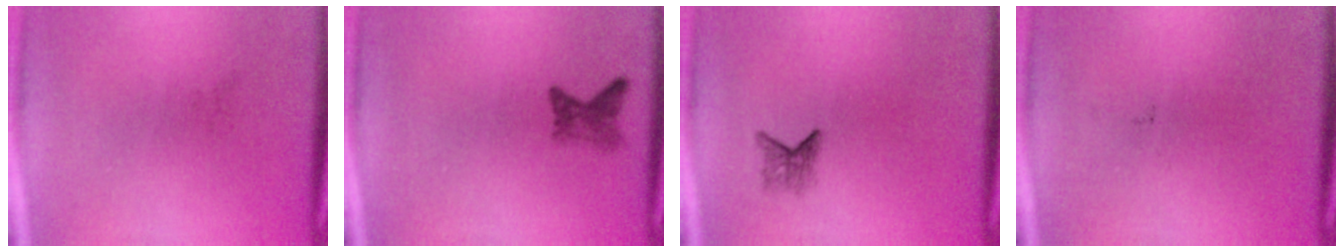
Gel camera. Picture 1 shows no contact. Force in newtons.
{"total": 1.9}
{"total": 1.6}
{"total": 0.0}